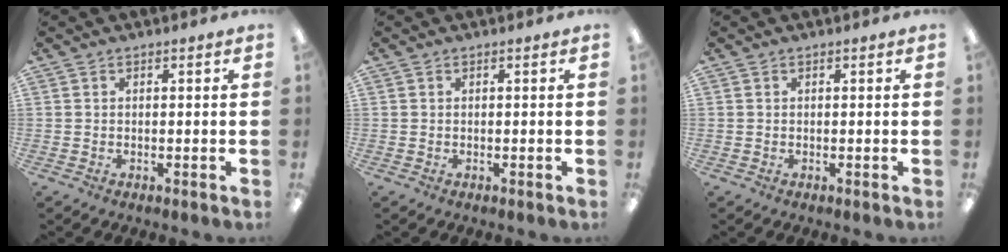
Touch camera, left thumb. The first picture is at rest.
{"total": 0.0}
{"total": 0.0}